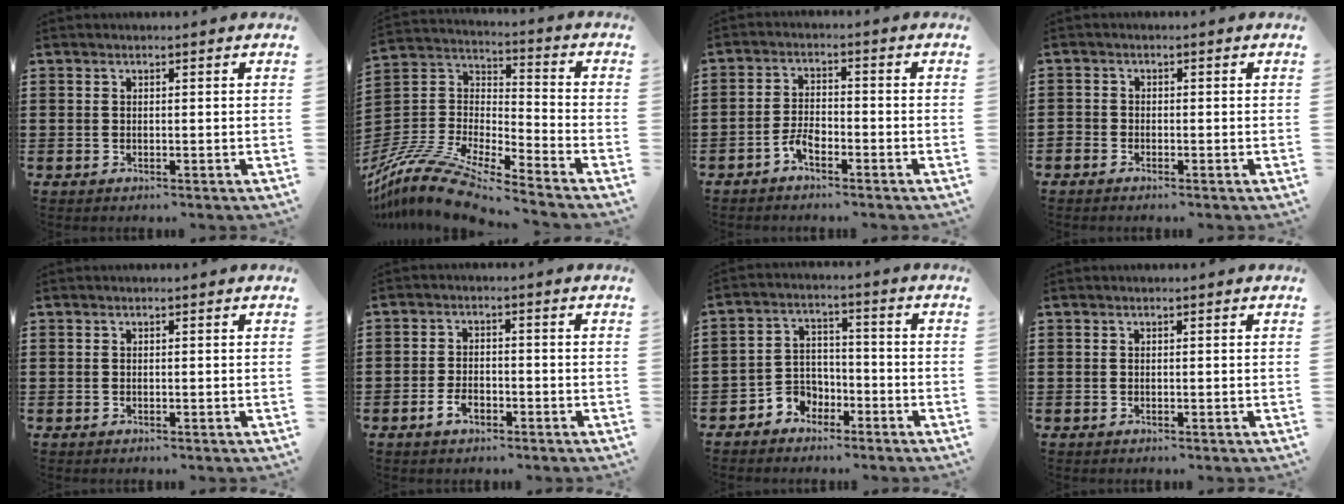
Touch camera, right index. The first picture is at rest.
{"total": 12.5, "force": [-11.2, 1.3, 5.3], "torque": [-0.126, 0.012, -0.231]}
{"total": 3.3, "force": [-2.2, 1.4, 2.1], "torque": [-0.052, 0.001, -0.047]}
{"total": 1.3, "force": [-1.2, 0.4, 0.0], "torque": [-0.003, 0.001, -0.027]}
{"total": 0.0}
{"total": 3.4, "force": [-1.9, 1.7, 2.2], "torque": [-0.046, -0.001, -0.039]}
{"total": 4.1, "force": [-2.8, 2.9, 0.3], "torque": [-0.017, 0.008, -0.060]}
{"total": 0.0}